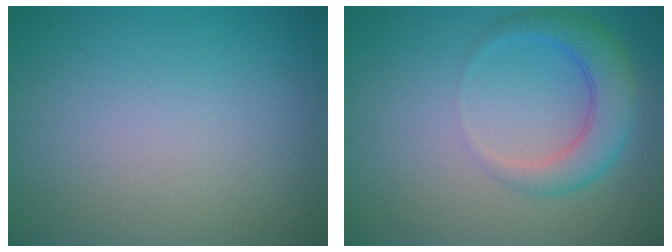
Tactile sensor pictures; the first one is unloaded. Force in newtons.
{"total": 4.1, "press": 4.1, "slide": 0.2}